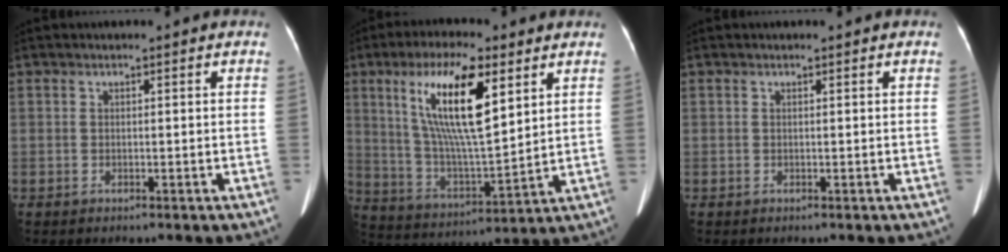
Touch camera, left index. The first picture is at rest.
{"total": 15.6, "force": [6.4, 3.3, 13.8], "torque": [-0.275, 0.004, 0.119]}
{"total": 0.0}